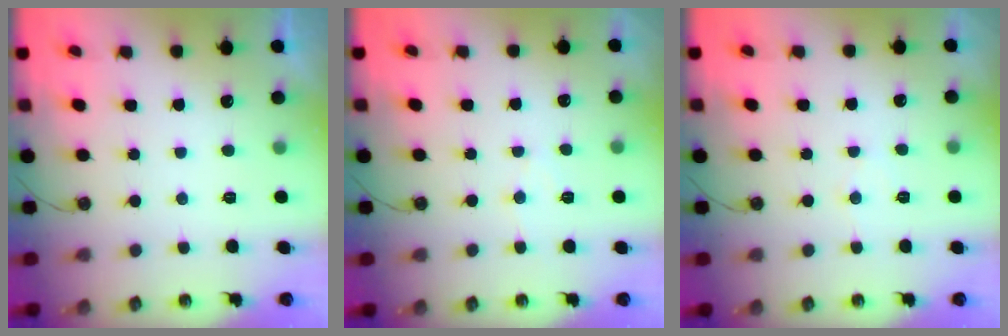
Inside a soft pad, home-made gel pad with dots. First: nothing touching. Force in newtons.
{"total": 5.0, "press": 5.0, "slide": 0.3}
{"total": 4.4, "press": 4.4, "slide": 0.5}